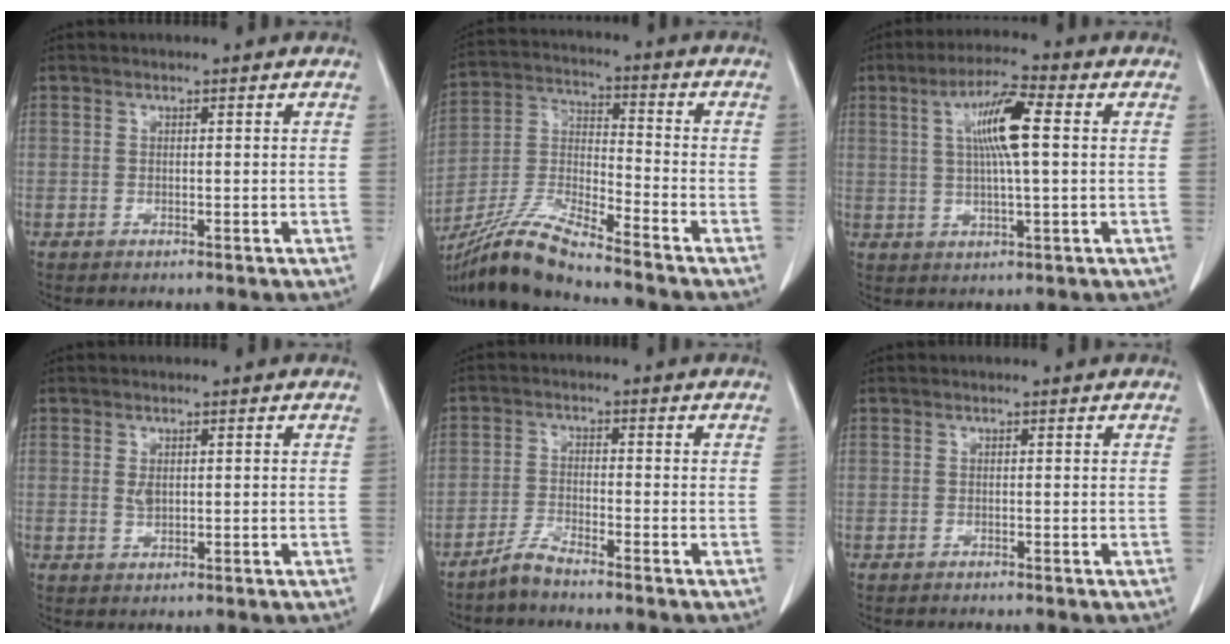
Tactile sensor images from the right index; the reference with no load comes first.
{"total": 12.1, "force": [-10.9, -0.5, 5.3], "torque": [-0.114, -0.007, -0.208]}
{"total": 8.5, "force": [1.8, 0.7, 8.3], "torque": [-0.156, 0.008, 0.030]}
{"total": 1.4, "force": [0.3, 0.8, 1.1], "torque": [-0.020, -0.001, 0.009]}
{"total": 3.2, "force": [-3.0, 0.2, 1.0], "torque": [-0.023, -0.008, -0.060]}
{"total": 0.8, "force": [-0.7, 0.0, 0.2], "torque": [-0.006, -0.003, -0.009]}